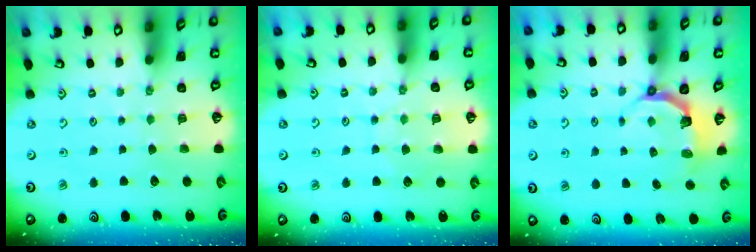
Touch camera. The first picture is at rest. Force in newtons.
{"total": 6.6, "press": 6.6, "slide": 0.6}
{"total": 5.1, "press": 3.6, "slide": 3.6}